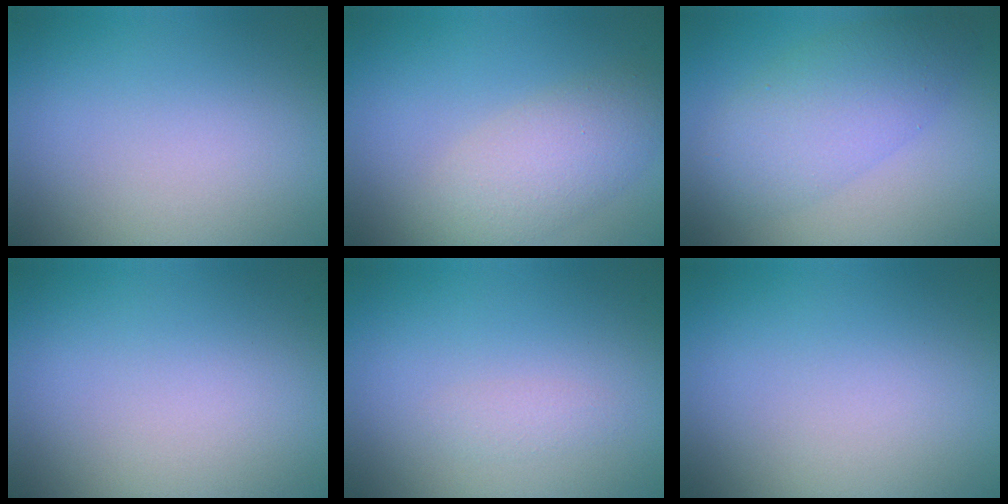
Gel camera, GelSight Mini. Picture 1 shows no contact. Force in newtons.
{"total": 3.9, "press": 3.9, "slide": 0.2}
{"total": 5.5, "press": 5.5, "slide": 0.3}
{"total": 0.0}
{"total": 0.8, "press": 0.8, "slide": 0.0}
{"total": 0.0}